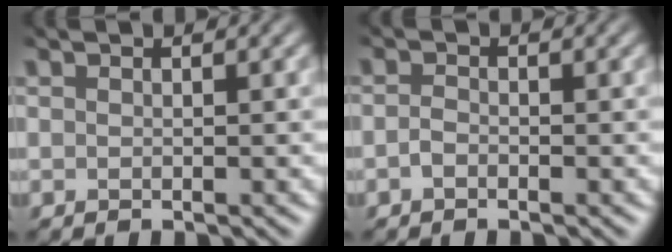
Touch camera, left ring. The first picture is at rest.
{"total": 1.4, "force": [-1.4, 0.1, -0.3], "torque": [-0.007, 0.002, -0.023]}